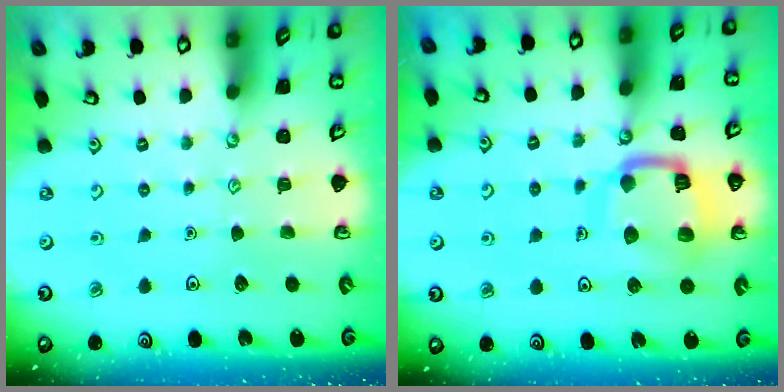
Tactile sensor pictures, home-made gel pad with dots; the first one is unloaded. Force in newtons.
{"total": 14.1, "press": 14.0, "slide": 1.7}